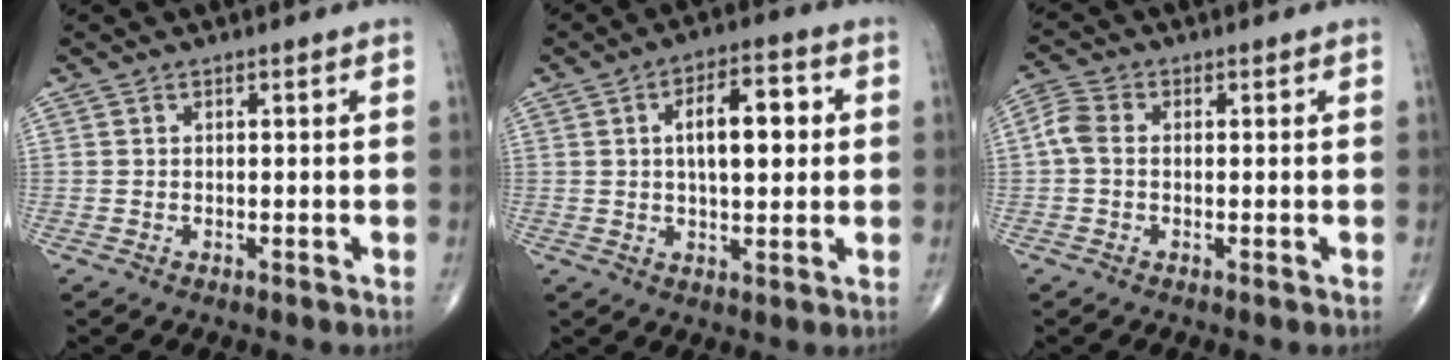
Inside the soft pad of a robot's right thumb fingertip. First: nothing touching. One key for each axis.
{"total": 10.5, "fx": 1.8, "fy": 4.8, "fz": 9.2, "tx": -0.123, "ty": 0.009, "tz": 0.024}
{"total": 3.8, "fx": -0.2, "fy": 2.7, "fz": 2.7, "tx": -0.062, "ty": 0.010, "tz": -0.014}